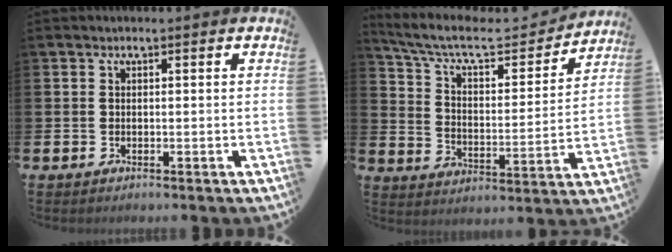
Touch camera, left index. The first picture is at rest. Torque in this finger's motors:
{"motor_torque": [1.02, -1.12, 0.14, 0.03]}